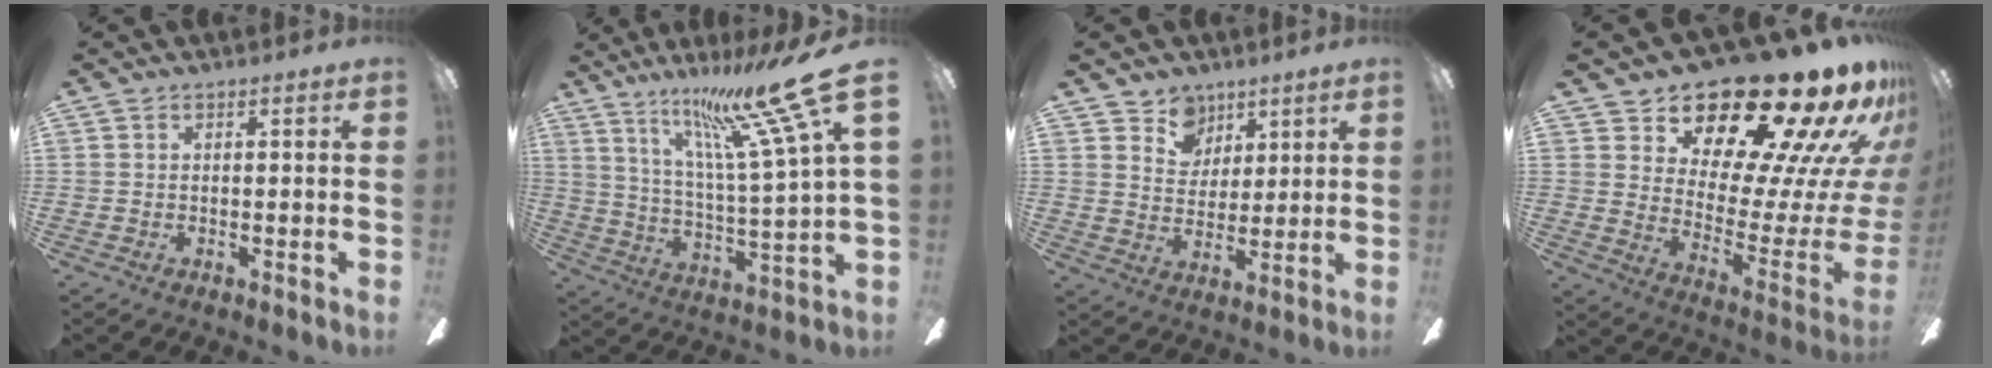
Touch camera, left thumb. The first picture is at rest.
{"total": 22.1, "force": [15.9, 1.9, 15.3], "torque": [-0.268, -0.092, 0.244]}
{"total": 8.0, "force": [5.5, 5.8, 0.5], "torque": [-0.013, -0.032, 0.104]}
{"total": 25.9, "force": [21.0, 7.3, 13.3], "torque": [-0.187, -0.166, 0.354]}